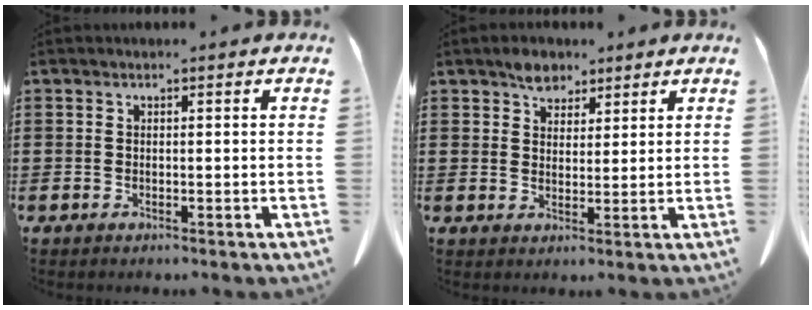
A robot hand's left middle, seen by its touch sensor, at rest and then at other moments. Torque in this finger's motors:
{"motor_torque": [0.00, 0.00, 0.06, 0.02]}